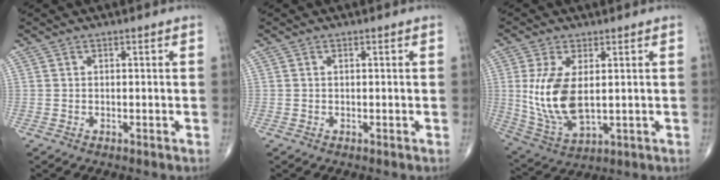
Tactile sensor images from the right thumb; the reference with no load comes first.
{"total": 0.0}
{"total": 12.1, "force": [1.2, 5.9, 10.5], "torque": [-0.218, -0.015, 0.040]}